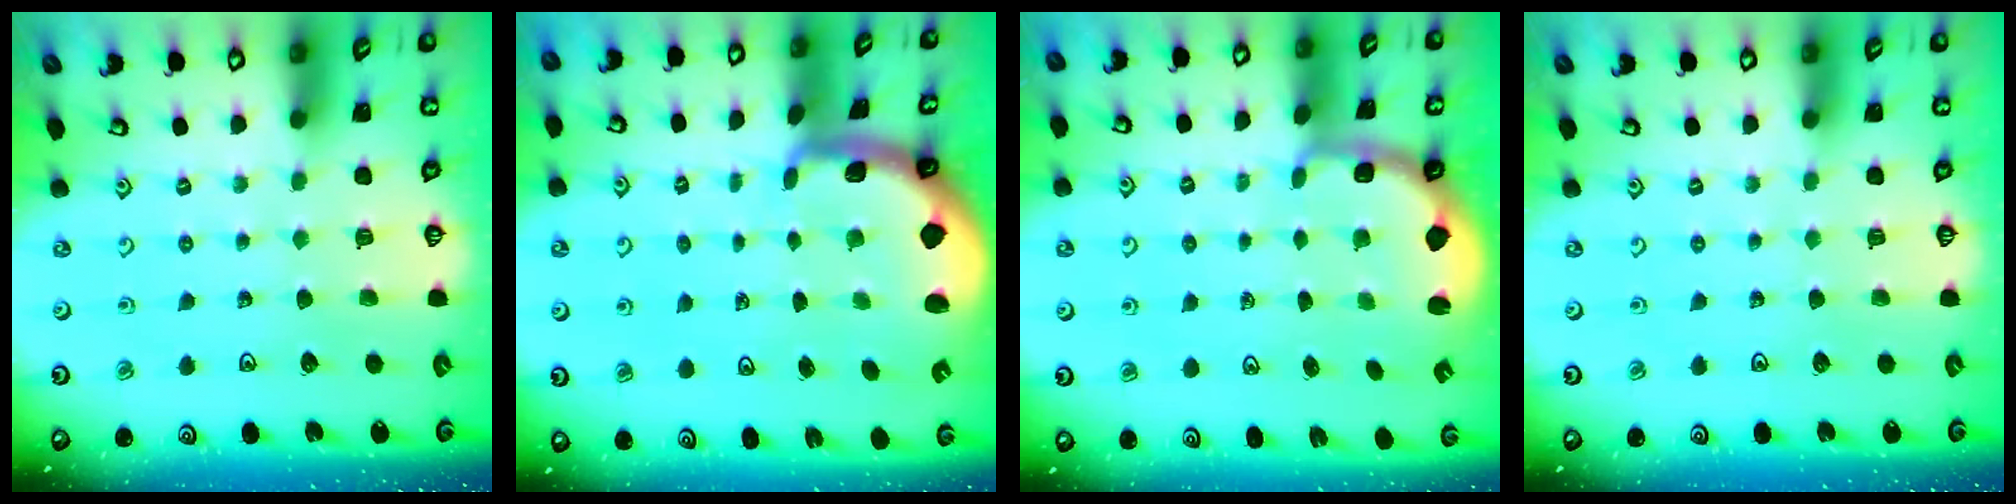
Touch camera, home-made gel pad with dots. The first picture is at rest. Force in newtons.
{"total": 1.9, "press": 1.9, "slide": 0.6}
{"total": 2.5, "press": 1.3, "slide": 2.1}
{"total": 0.0}